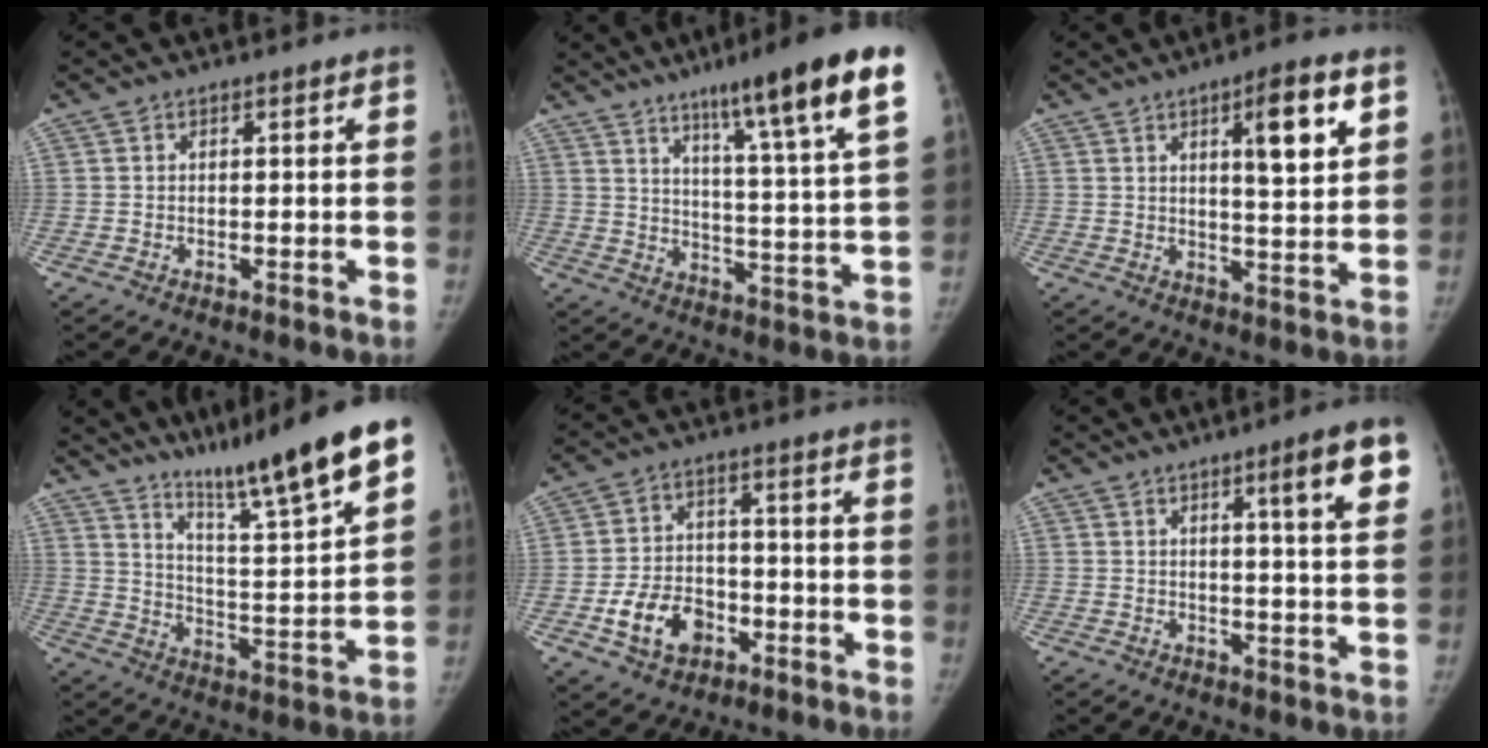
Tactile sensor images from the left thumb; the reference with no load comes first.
{"total": 20.0, "force": [12.3, 1.3, 15.7], "torque": [-0.209, -0.046, 0.175]}
{"total": 10.2, "force": [4.5, 2.2, 8.9], "torque": [-0.119, -0.022, 0.065]}
{"total": 20.7, "force": [15.1, 1.4, 14.1], "torque": [-0.187, -0.072, 0.244]}
{"total": 10.0, "force": [-4.2, 7.3, 5.4], "torque": [-0.072, 0.026, -0.069]}
{"total": 9.1, "force": [4.3, 0.6, 8.0], "torque": [-0.101, -0.019, 0.056]}